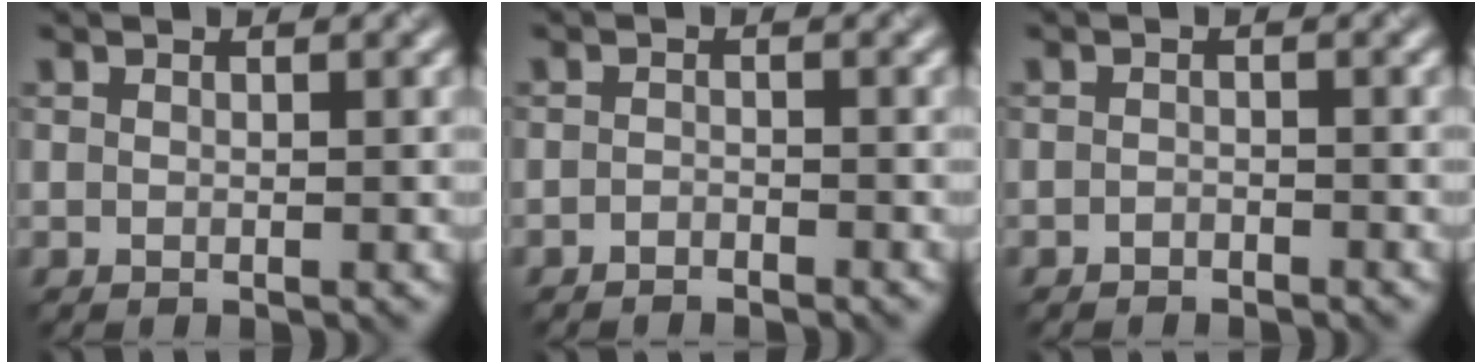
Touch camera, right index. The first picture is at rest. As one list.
[{"total": 1.0, "force": [-0.9, -0.2, -0.3], "torque": [-0.006, 0.003, -0.017]}, {"total": 1.0, "force": [-0.7, -0.2, -0.6], "torque": [0.001, 0.002, -0.012]}]